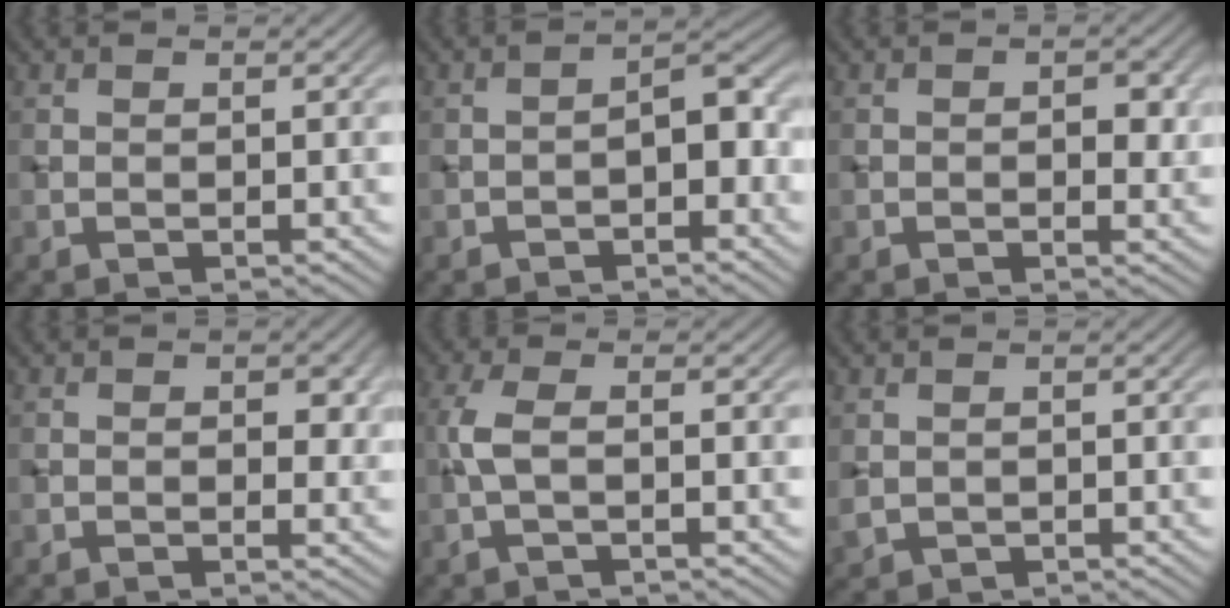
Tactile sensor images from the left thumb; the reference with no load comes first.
{"total": 3.6, "force": [-1.6, 1.7, 2.8], "torque": [-0.035, 0.015, -0.032]}
{"total": 2.5, "force": [0.1, 1.4, 2.1], "torque": [-0.025, -0.005, 0.000]}
{"total": 2.0, "force": [0.2, 1.3, 1.5], "torque": [-0.019, -0.008, 0.003]}
{"total": 2.9, "force": [-0.3, 0.8, 2.7], "torque": [-0.067, 0.007, -0.013]}
{"total": 1.5, "force": [0.3, 1.3, 0.6], "torque": [-0.020, -0.007, 0.012]}